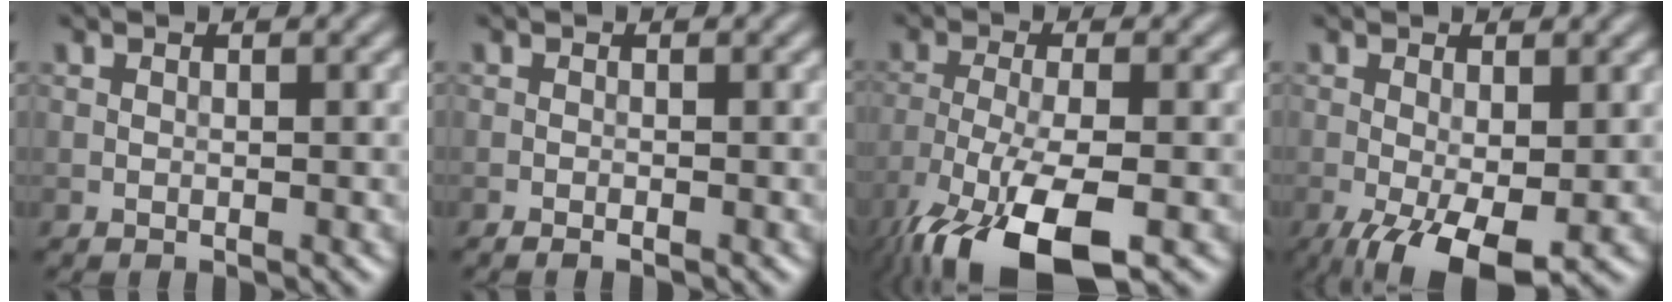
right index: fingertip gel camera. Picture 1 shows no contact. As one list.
[{"total": 0.6, "force": [-0.5, 0.1, 0.4], "torque": [-0.006, -0.001, -0.008]}, {"total": 11.1, "force": [-6.8, 3.6, 8.0], "torque": [-0.167, -0.021, -0.126]}, {"total": 6.5, "force": [-2.7, 2.3, 5.4], "torque": [-0.107, -0.017, -0.043]}]